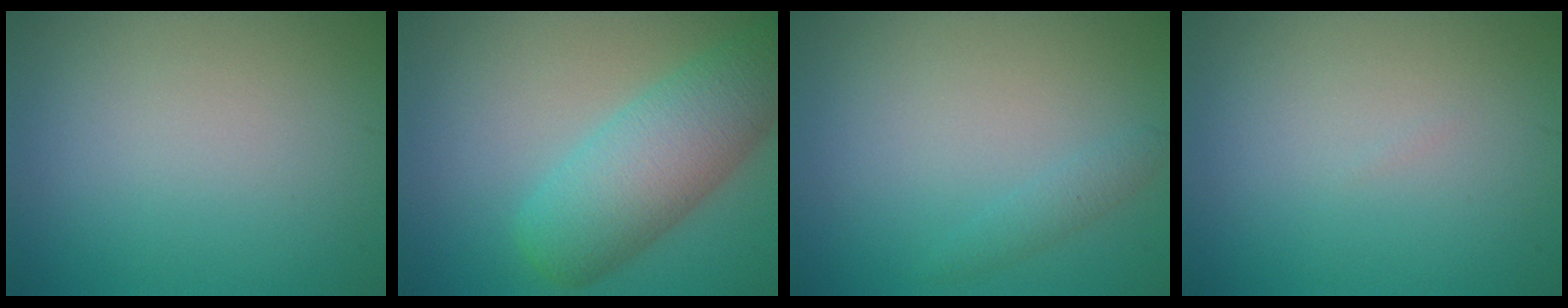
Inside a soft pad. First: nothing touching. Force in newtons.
{"total": 6.9, "press": 6.9, "slide": 0.3}
{"total": 1.1, "press": 1.1, "slide": 0.1}
{"total": 0.0}